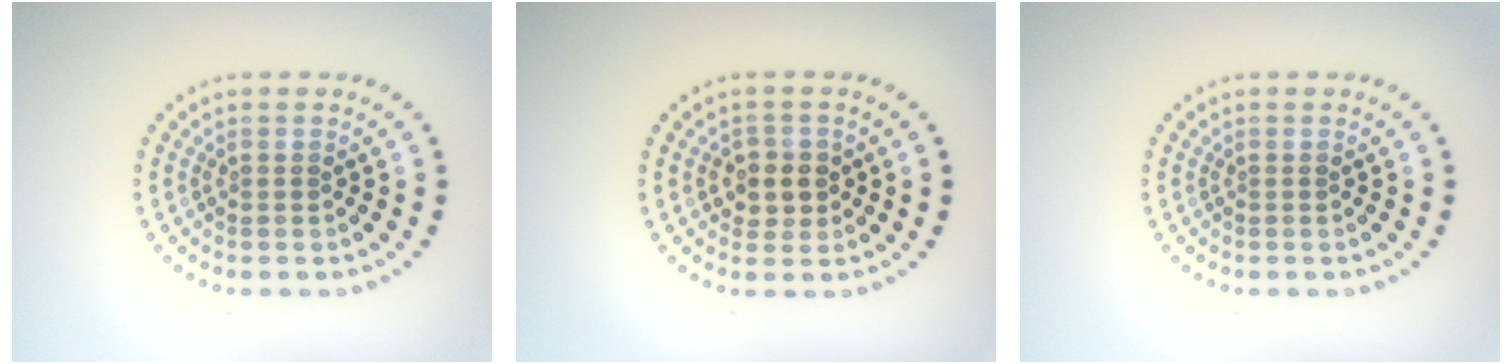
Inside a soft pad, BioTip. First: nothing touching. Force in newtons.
{"total": 2.5, "press": 2.3, "slide": 0.9}
{"total": 0.0}